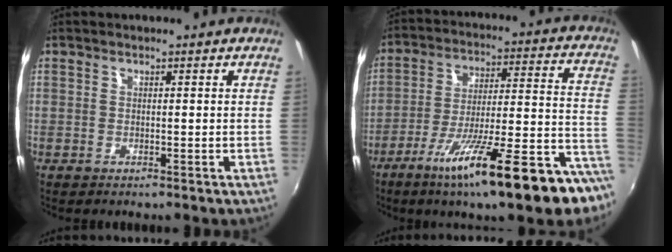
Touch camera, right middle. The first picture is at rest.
{"total": 24.3, "force": [-16.2, 2.2, 17.9], "torque": [-0.261, -0.054, -0.249]}